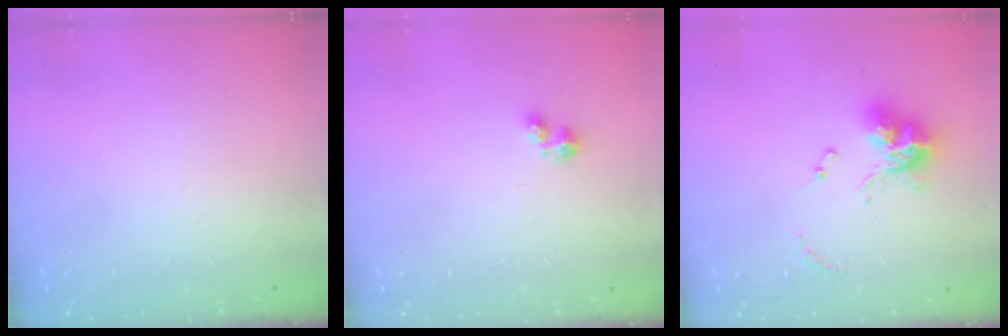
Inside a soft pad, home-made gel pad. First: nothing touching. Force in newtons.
{"total": 2.8, "press": 2.8, "slide": 0.5}
{"total": 12.6, "press": 12.5, "slide": 1.4}